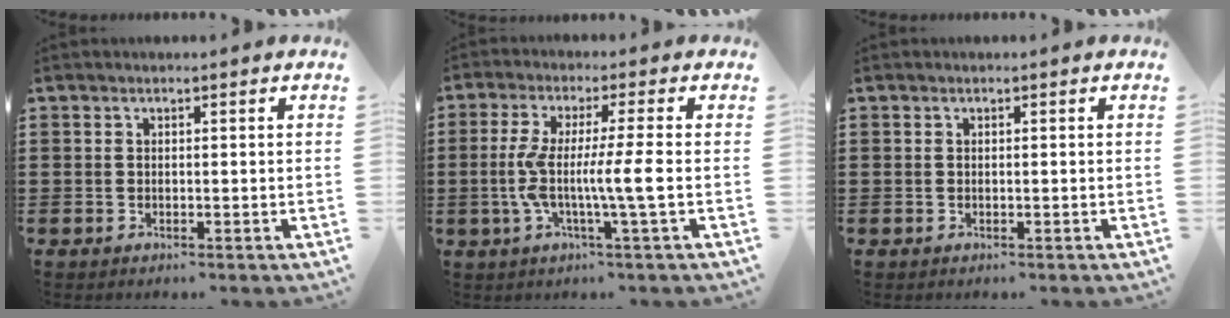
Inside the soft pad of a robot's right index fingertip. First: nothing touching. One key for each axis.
{"total": 8.3, "fx": -1.4, "fy": -0.1, "fz": 8.2, "tx": -0.166, "ty": -0.012, "tz": -0.035}
{"total": 0.0}